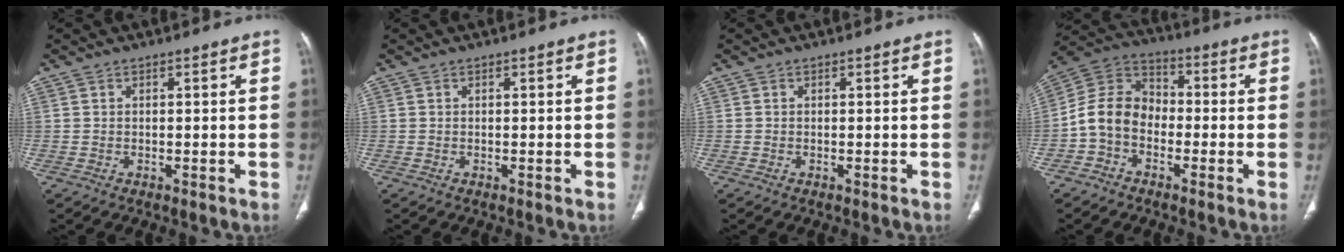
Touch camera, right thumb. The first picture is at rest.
{"total": 0.0}
{"total": 0.0}
{"total": 10.0, "force": [-2.7, 7.8, 5.8], "torque": [-0.095, 0.042, -0.066]}